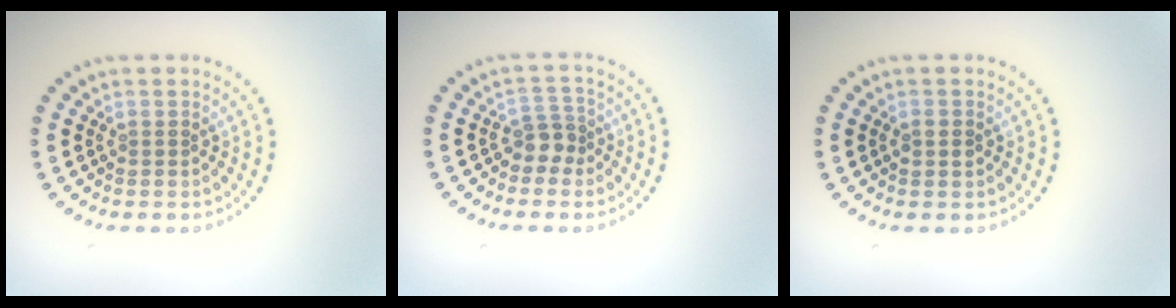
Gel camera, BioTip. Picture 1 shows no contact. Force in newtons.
{"total": 2.1, "press": 1.7, "slide": 1.3}
{"total": 1.4, "press": 1.4, "slide": 0.1}